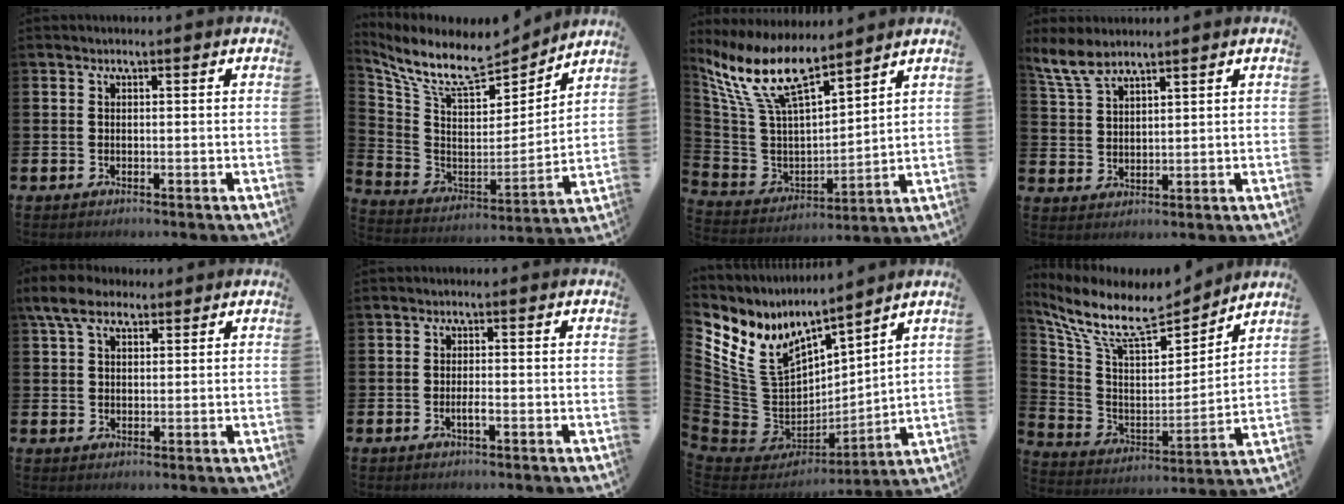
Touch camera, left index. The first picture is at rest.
{"total": 10.6, "force": [8.9, 3.5, 4.6], "torque": [-0.123, -0.058, 0.153]}
{"total": 11.9, "force": [9.5, 3.4, 6.3], "torque": [-0.164, -0.051, 0.169]}
{"total": 5.7, "force": [5.0, 1.6, 2.2], "torque": [-0.053, -0.016, 0.092]}
{"total": 6.3, "force": [4.8, 3.0, 2.8], "torque": [-0.049, -0.008, 0.085]}
{"total": 1.1, "force": [-0.5, 0.2, 1.0], "torque": [-0.023, 0.000, -0.008]}
{"total": 9.0, "force": [7.3, 4.8, 2.5], "torque": [-0.105, -0.066, 0.136]}
{"total": 10.7, "force": [8.8, 3.5, 4.9], "torque": [-0.129, -0.057, 0.150]}